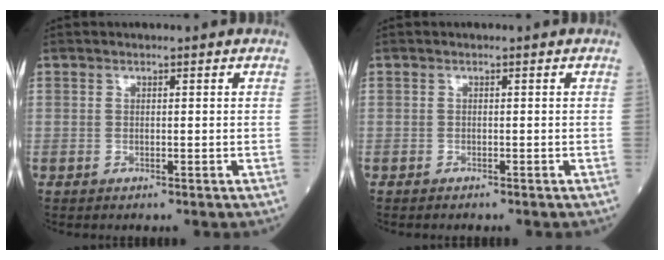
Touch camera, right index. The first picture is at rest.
{"total": 0.5, "force": [-0.5, 0.0, 0.0], "torque": [-0.004, -0.001, -0.011]}